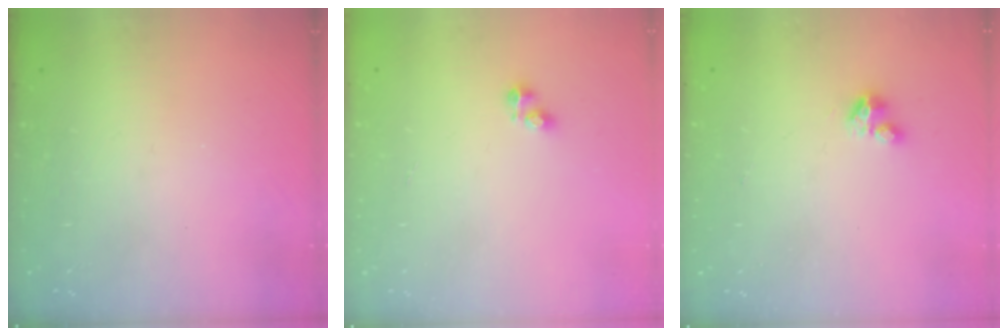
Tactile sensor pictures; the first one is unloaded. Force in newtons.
{"total": 2.8, "press": 2.8, "slide": 0.4}
{"total": 2.8, "press": 2.8, "slide": 0.2}